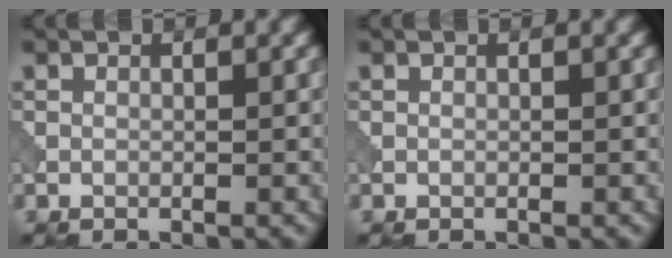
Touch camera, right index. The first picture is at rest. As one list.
[{"total": 0.0}]